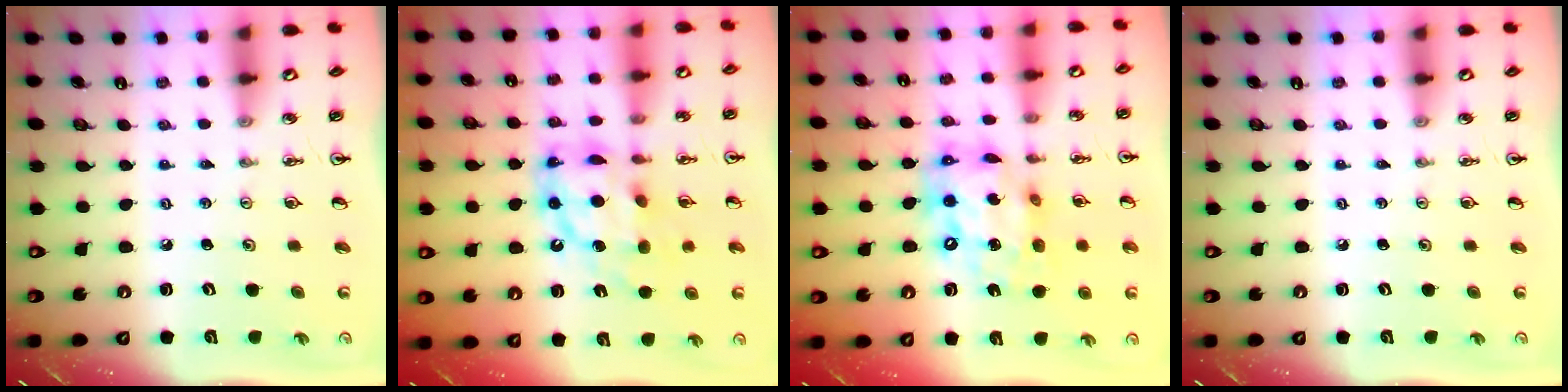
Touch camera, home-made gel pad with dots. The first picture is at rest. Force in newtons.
{"total": 14.1, "press": 14.1, "slide": 1.2}
{"total": 16.4, "press": 16.3, "slide": 1.6}
{"total": 0.0}